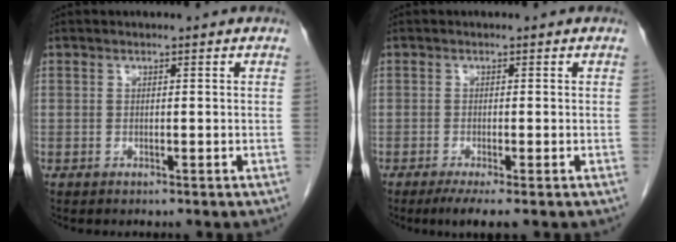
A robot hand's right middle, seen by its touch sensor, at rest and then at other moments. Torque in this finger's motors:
{"motor_torque": [0.47, -0.24, 0.17, 0.05]}